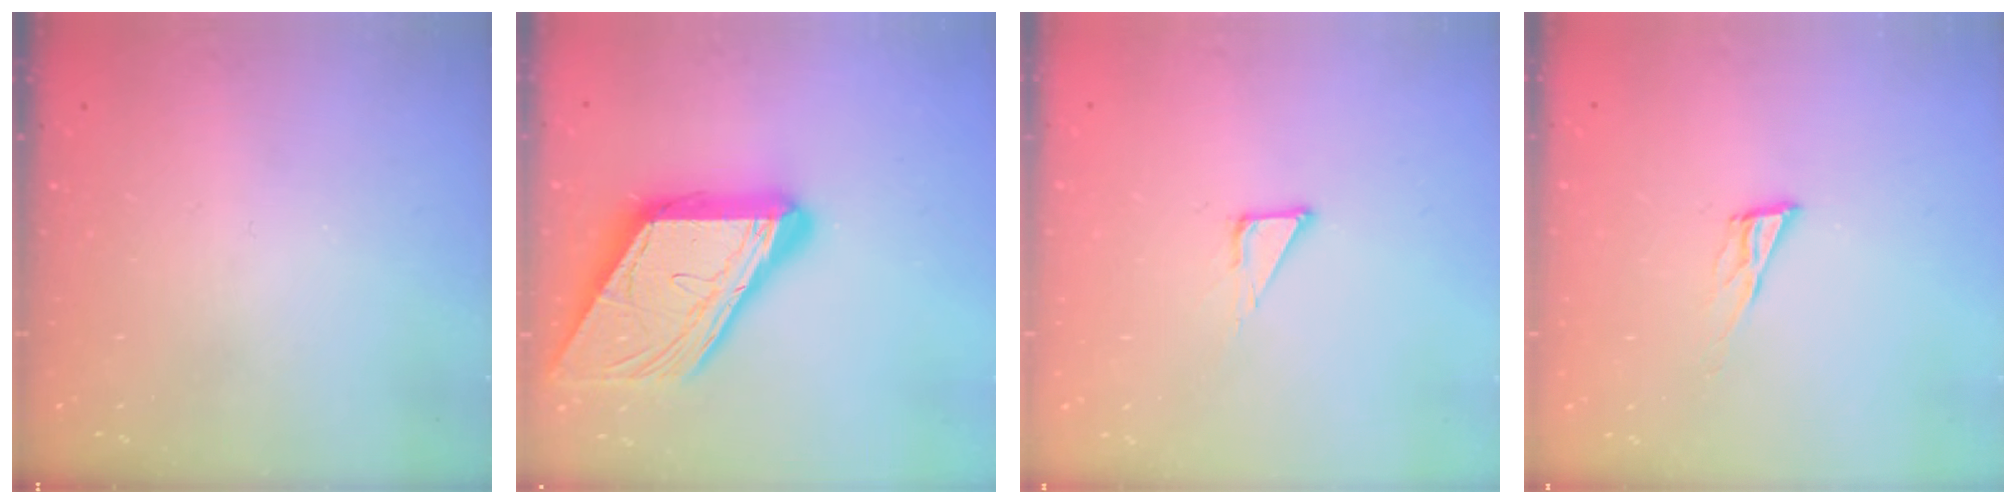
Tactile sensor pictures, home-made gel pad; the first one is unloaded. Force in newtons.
{"total": 22.4, "press": 22.2, "slide": 2.6}
{"total": 1.9, "press": 1.9, "slide": 0.1}
{"total": 8.7, "press": 8.3, "slide": 2.6}